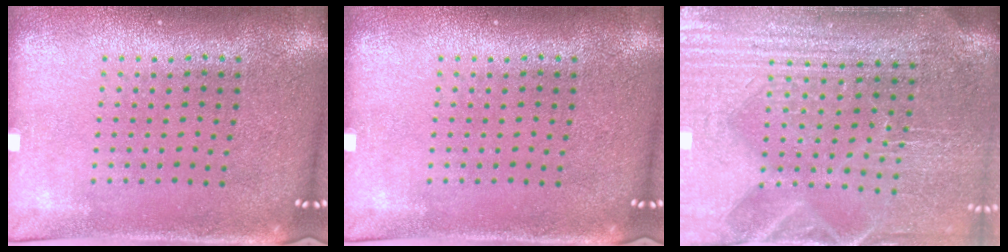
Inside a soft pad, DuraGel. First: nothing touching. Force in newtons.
{"total": 0.0}
{"total": 4.2, "press": 3.9, "slide": 1.4}